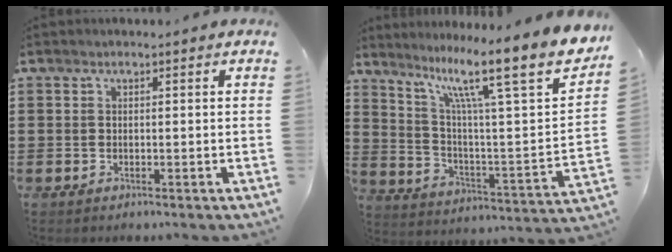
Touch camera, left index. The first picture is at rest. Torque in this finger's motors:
{"motor_torque": [1.32, -0.82, 1.05, 0.21]}